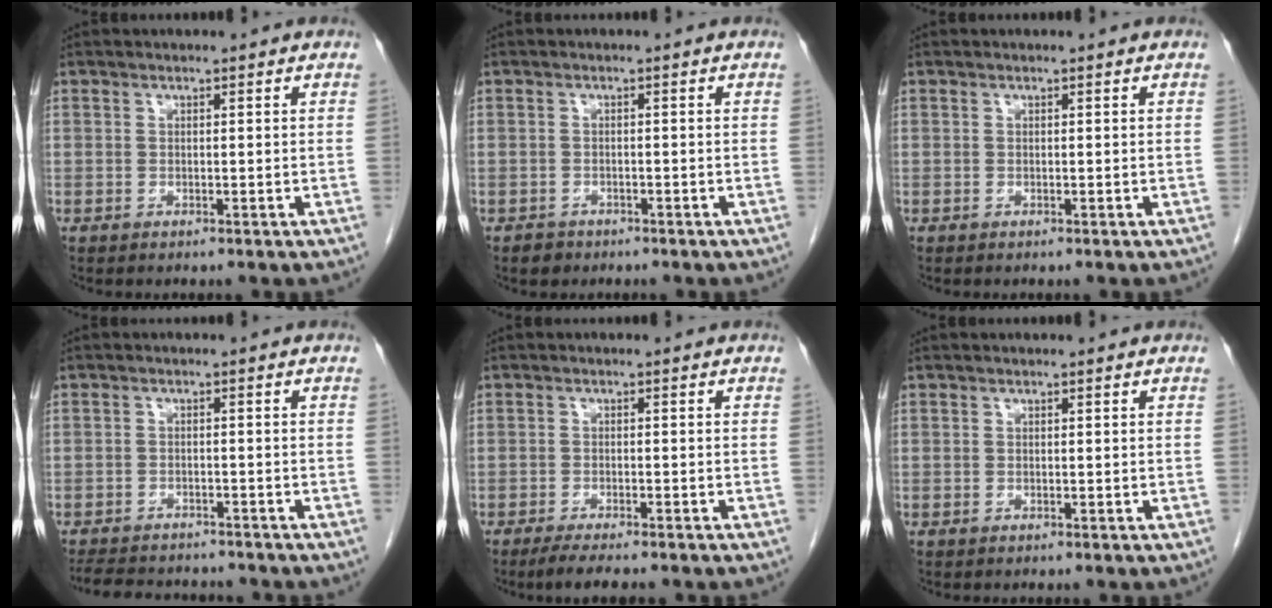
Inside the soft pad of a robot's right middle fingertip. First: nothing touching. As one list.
[{"total": 1.4, "force": [-1.0, 1.0, 0.1], "torque": [-0.010, 0.001, -0.015]}, {"total": 0.0}, {"total": 10.1, "force": [-9.1, 2.8, 3.3], "torque": [-0.065, -0.002, -0.124]}, {"total": 4.7, "force": [-3.7, 0.4, 2.8], "torque": [-0.046, -0.011, -0.055]}, {"total": 0.0}]